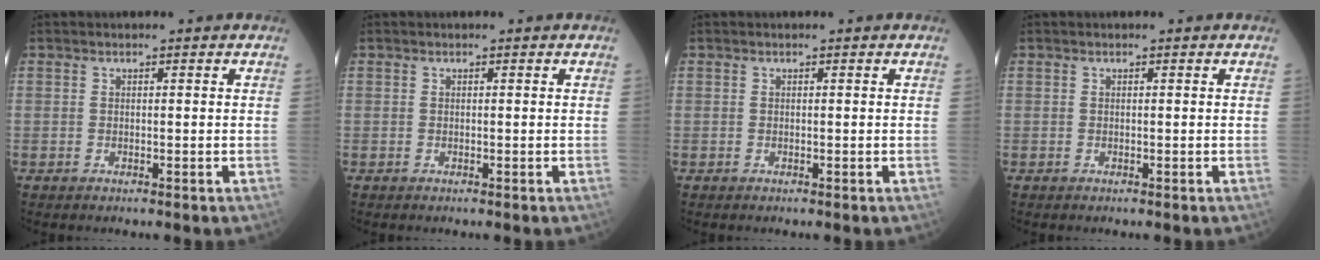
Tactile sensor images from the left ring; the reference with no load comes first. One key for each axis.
{"total": 0.0}
{"total": 0.0}
{"total": 0.0}